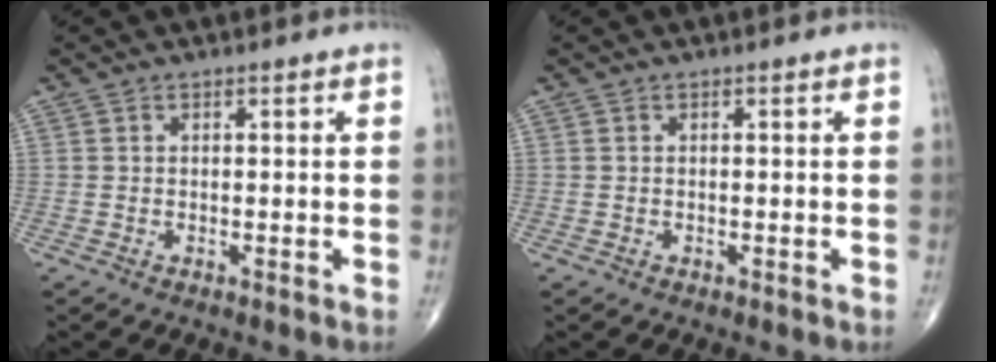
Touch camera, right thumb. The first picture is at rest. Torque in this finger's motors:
{"motor_torque": [0.71, -0.02, -0.09, -0.54, 0.09]}